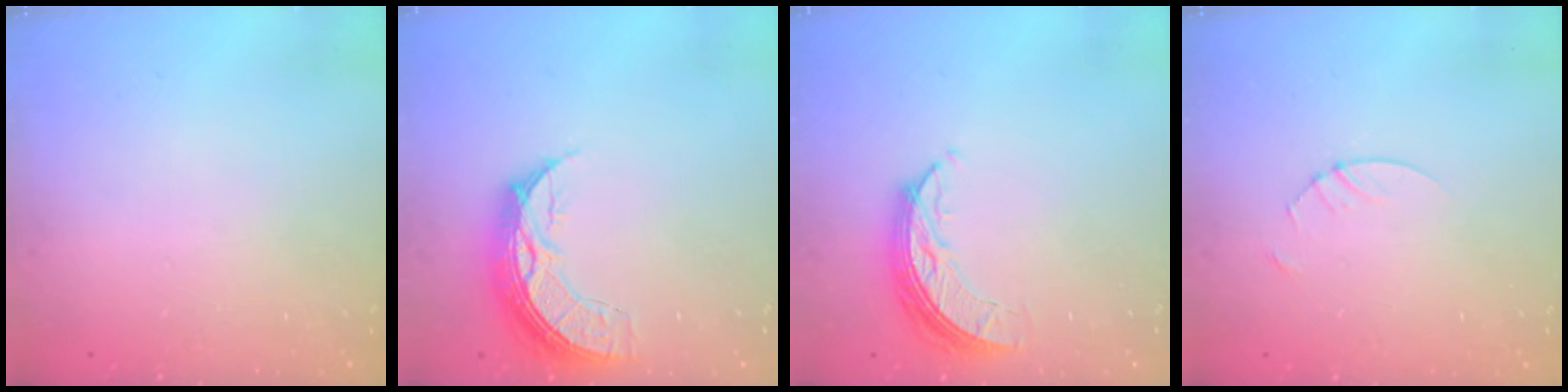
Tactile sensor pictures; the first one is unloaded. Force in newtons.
{"total": 9.8, "press": 9.8, "slide": 0.7}
{"total": 8.6, "press": 8.6, "slide": 0.8}
{"total": 2.5, "press": 2.5, "slide": 0.3}